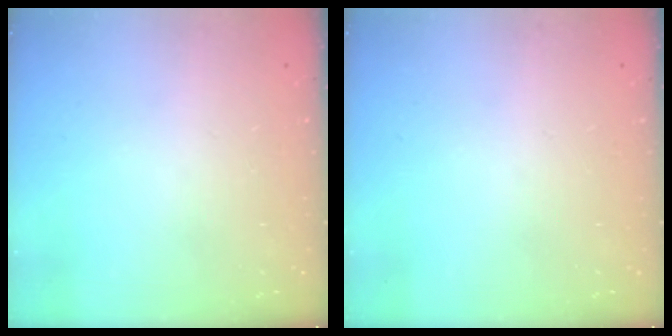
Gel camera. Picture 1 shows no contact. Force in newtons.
{"total": 0.0}